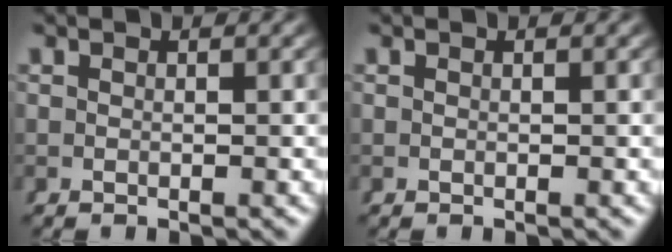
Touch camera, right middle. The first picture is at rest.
{"total": 0.0}